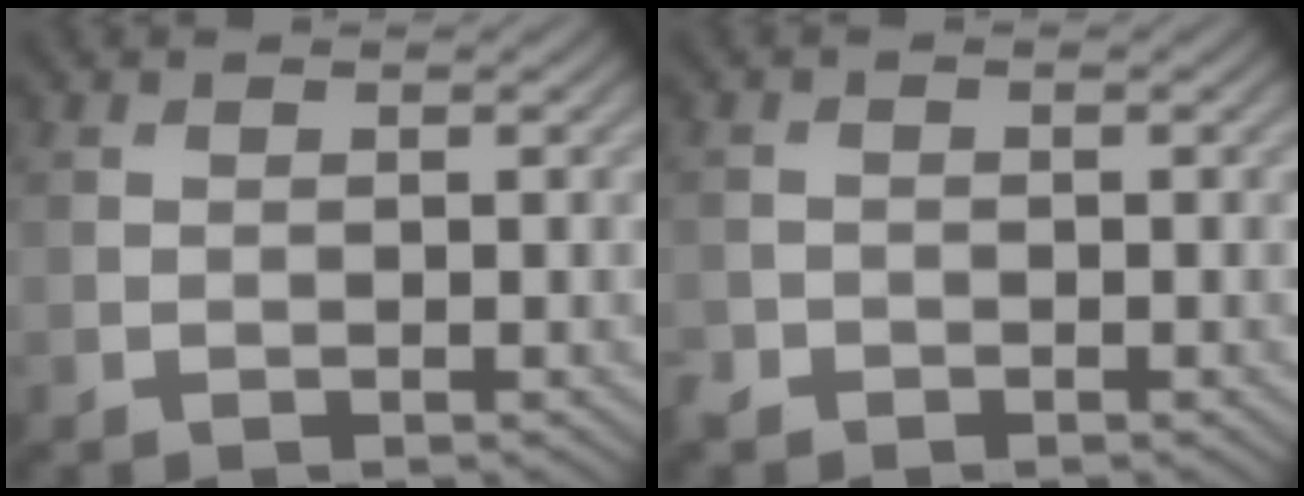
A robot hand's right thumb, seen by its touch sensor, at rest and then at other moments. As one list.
[{"total": 1.4, "force": [-1.1, 0.9, 0.2], "torque": [-0.008, -0.003, -0.028]}]